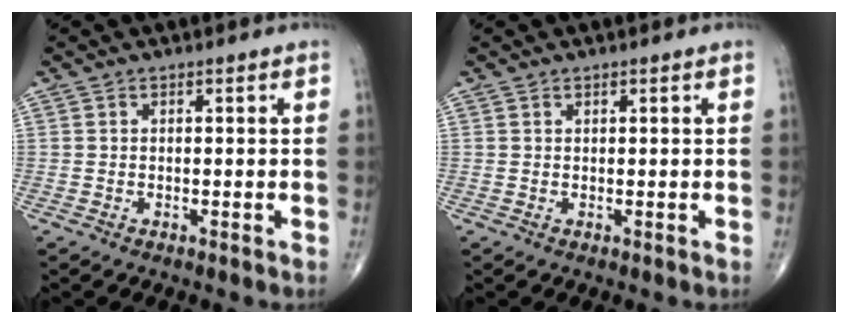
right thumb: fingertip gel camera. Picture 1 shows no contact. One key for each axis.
{"total": 0.0}